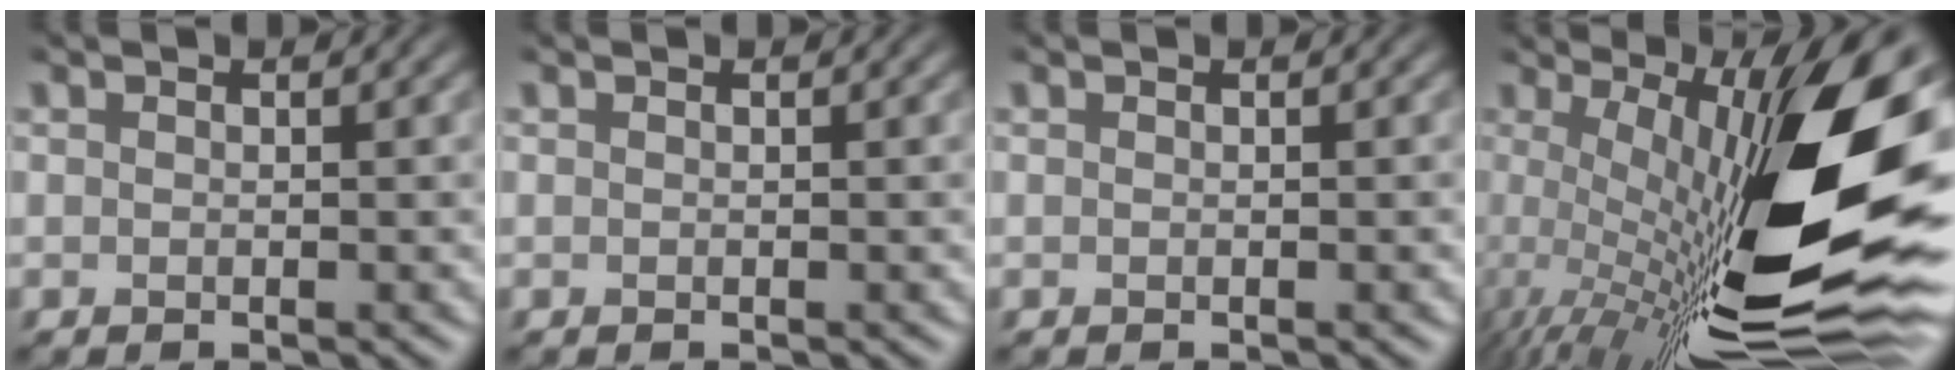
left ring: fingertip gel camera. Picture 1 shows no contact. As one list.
[{"total": 0.0}, {"total": 0.7, "force": [-0.1, 0.3, 0.6], "torque": [-0.007, 0.000, -0.005]}, {"total": 17.4, "force": [0.4, 5.4, 16.6], "torque": [-0.254, -0.005, 0.013]}]